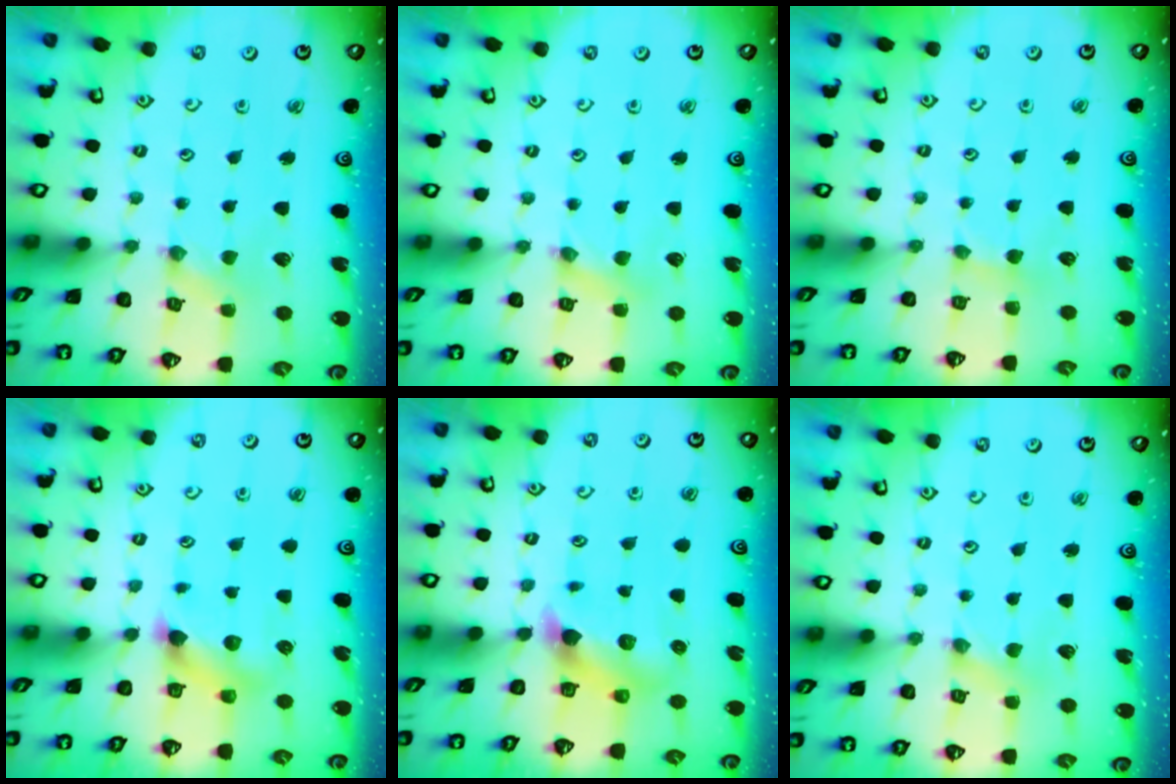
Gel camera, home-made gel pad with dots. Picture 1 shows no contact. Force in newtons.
{"total": 1.5, "press": 1.5, "slide": 0.3}
{"total": 1.9, "press": 1.9, "slide": 0.3}
{"total": 7.3, "press": 7.2, "slide": 0.6}
{"total": 6.1, "press": 6.1, "slide": 0.2}
{"total": 1.4, "press": 1.4, "slide": 0.2}